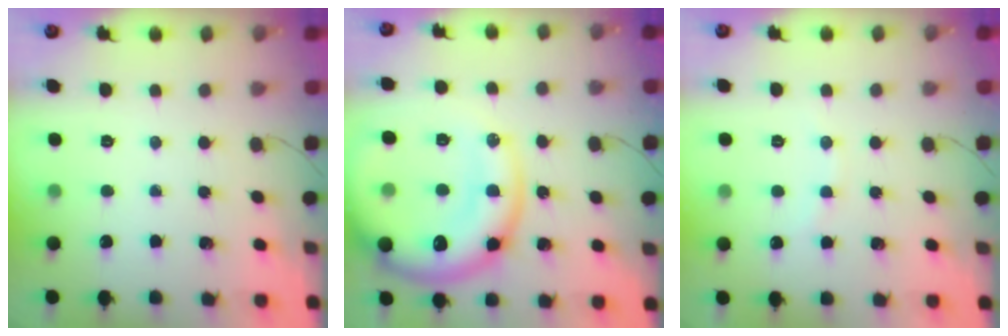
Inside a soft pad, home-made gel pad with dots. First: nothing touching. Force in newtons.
{"total": 25.1, "press": 24.8, "slide": 3.9}
{"total": 4.1, "press": 3.9, "slide": 1.2}